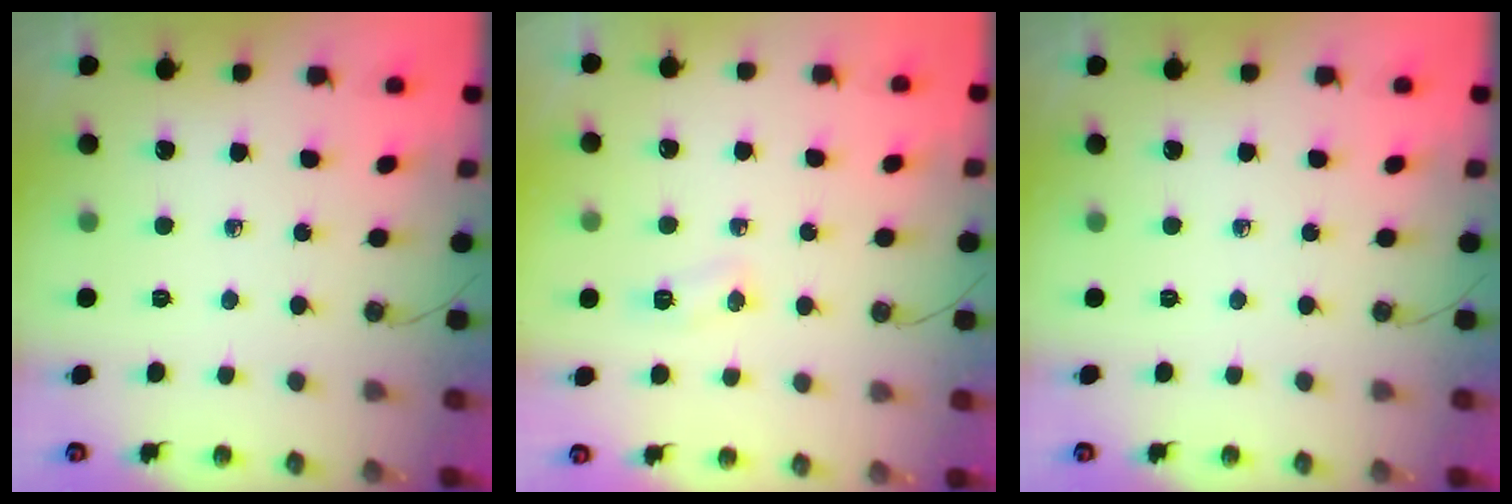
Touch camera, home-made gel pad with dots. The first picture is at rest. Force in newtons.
{"total": 4.0, "press": 4.0, "slide": 0.5}
{"total": 0.0}